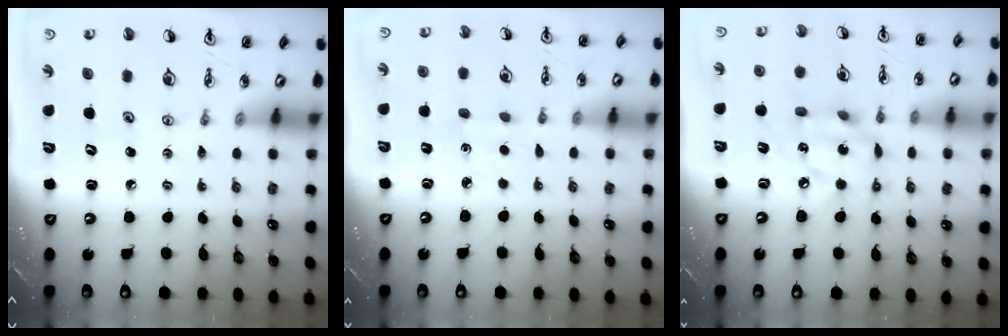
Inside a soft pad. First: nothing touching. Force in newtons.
{"total": 2.4, "press": 2.3, "slide": 0.3}
{"total": 12.8, "press": 12.7, "slide": 0.8}